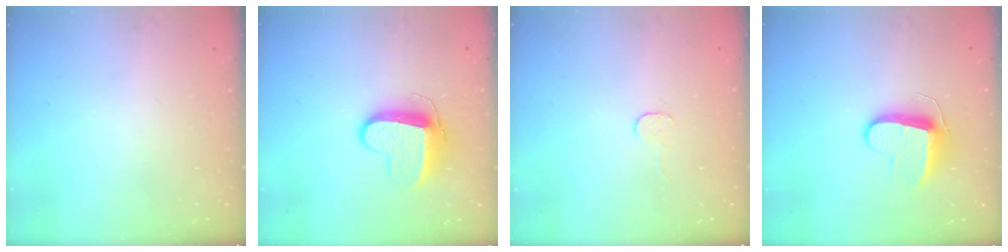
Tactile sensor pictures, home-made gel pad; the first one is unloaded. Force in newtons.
{"total": 10.5, "press": 10.5, "slide": 0.8}
{"total": 2.7, "press": 2.7, "slide": 0.2}
{"total": 9.4, "press": 9.4, "slide": 0.5}